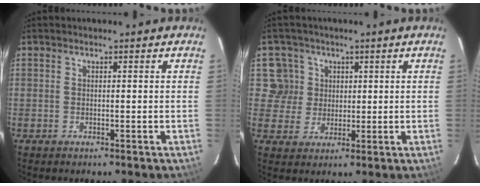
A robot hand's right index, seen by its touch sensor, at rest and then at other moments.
{"total": 5.4, "force": [1.4, 5.2, 0.2], "torque": [0.005, 0.017, 0.022]}